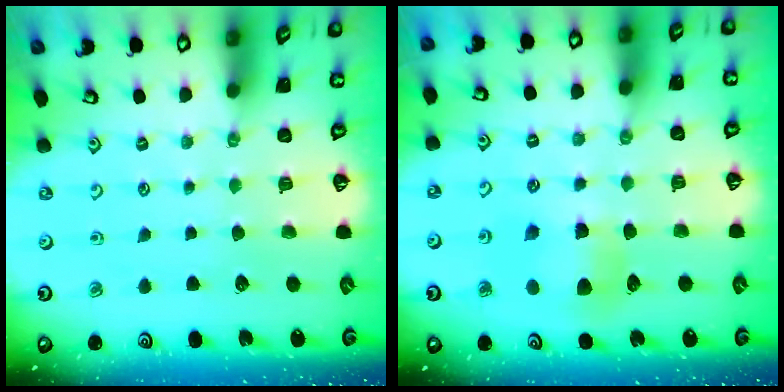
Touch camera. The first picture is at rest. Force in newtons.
{"total": 6.6, "press": 6.6, "slide": 0.4}